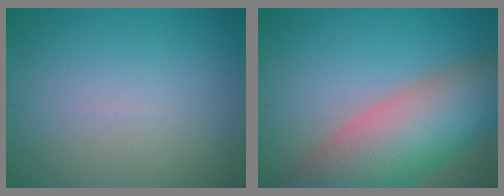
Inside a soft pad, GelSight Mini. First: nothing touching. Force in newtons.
{"total": 10.8, "press": 10.8, "slide": 0.5}